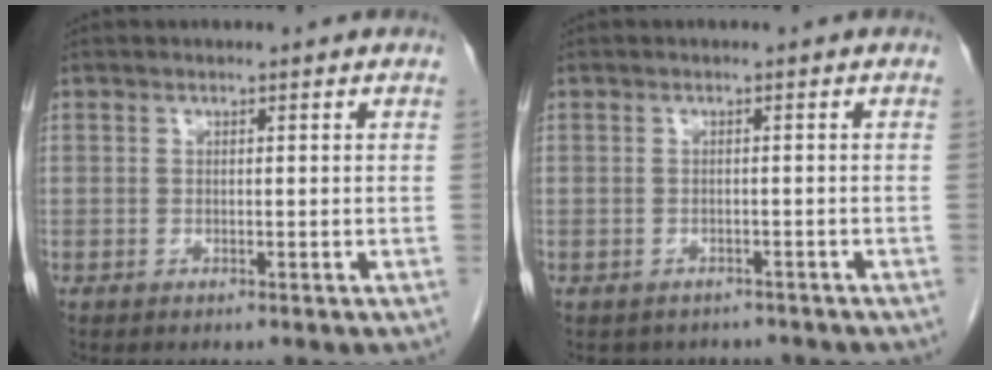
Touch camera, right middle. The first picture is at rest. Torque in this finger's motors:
{"motor_torque": [0.01, -0.01, 0.00, 0.00]}